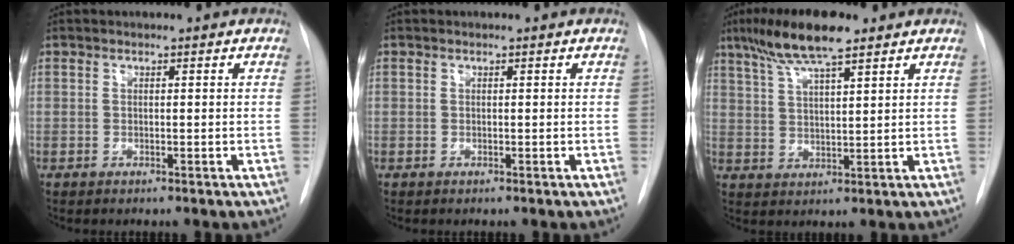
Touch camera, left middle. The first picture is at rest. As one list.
[{"total": 0.0}, {"total": 9.7, "force": [6.8, 1.3, 6.8], "torque": [-0.136, 0.014, 0.121]}]